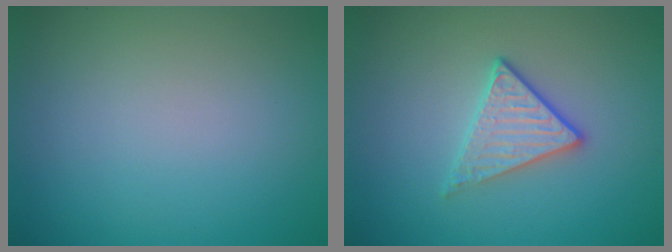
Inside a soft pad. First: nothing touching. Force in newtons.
{"total": 2.8, "press": 2.6, "slide": 1.1}